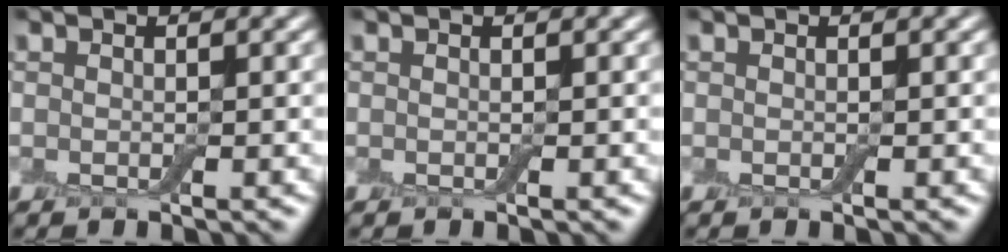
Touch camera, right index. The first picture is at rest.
{"total": 0.0}
{"total": 0.0}